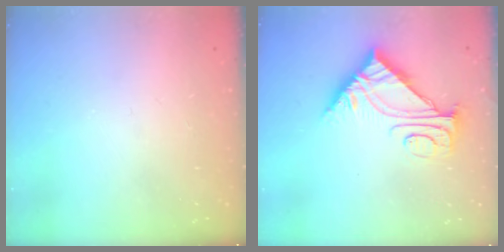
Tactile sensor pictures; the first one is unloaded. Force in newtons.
{"total": 9.0, "press": 8.9, "slide": 0.9}